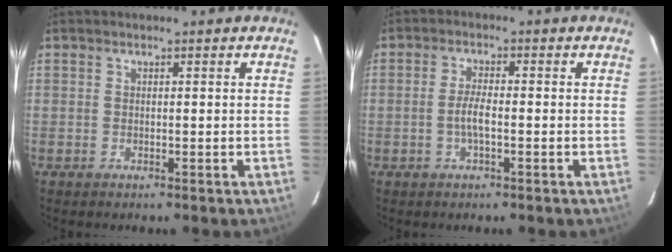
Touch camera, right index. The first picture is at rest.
{"total": 3.2, "force": [-1.0, 0.7, 3.0], "torque": [-0.059, -0.001, -0.017]}